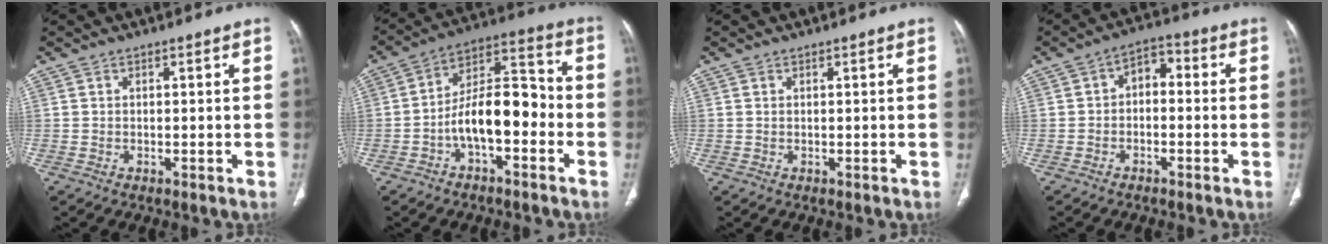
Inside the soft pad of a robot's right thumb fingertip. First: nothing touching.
{"total": 13.0, "force": [-3.9, 6.2, 10.8], "torque": [-0.164, 0.054, -0.072]}
{"total": 0.0}
{"total": 4.8, "force": [-0.7, 3.3, 3.4], "torque": [-0.035, 0.027, -0.027]}